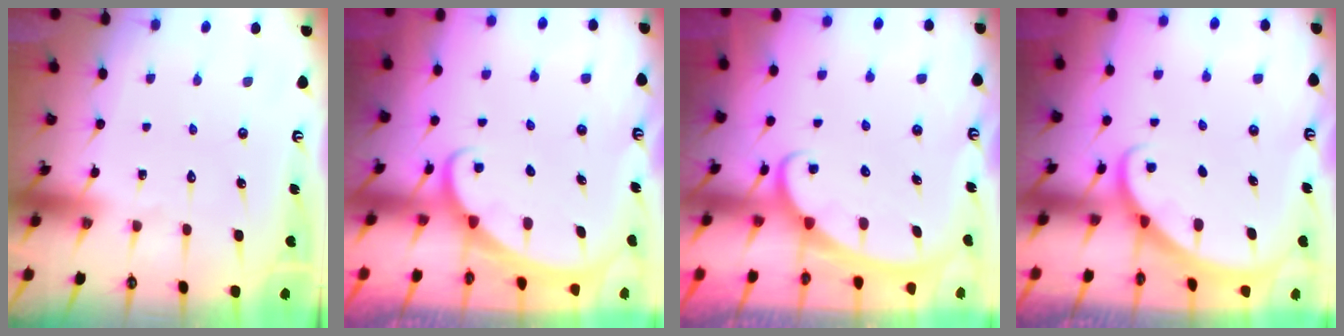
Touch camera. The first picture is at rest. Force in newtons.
{"total": 1.9, "press": 1.9, "slide": 0.1}
{"total": 2.5, "press": 2.4, "slide": 0.4}
{"total": 1.9, "press": 1.9, "slide": 0.1}